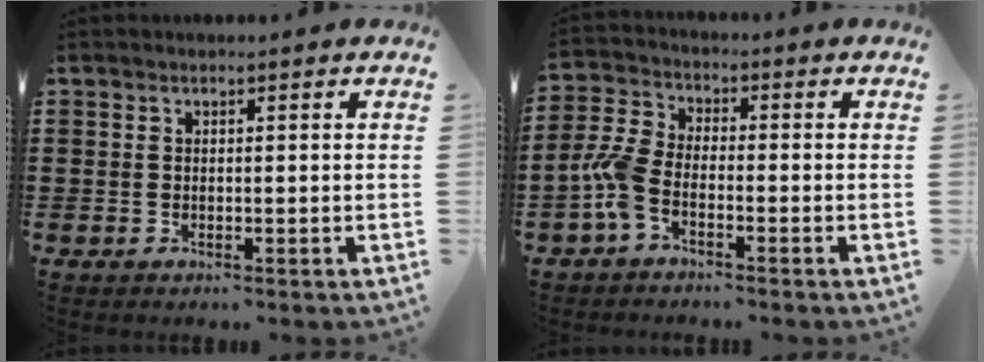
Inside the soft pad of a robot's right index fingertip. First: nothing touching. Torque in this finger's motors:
{"motor_torque": [1.19, -0.95, 0.62, 0.21]}